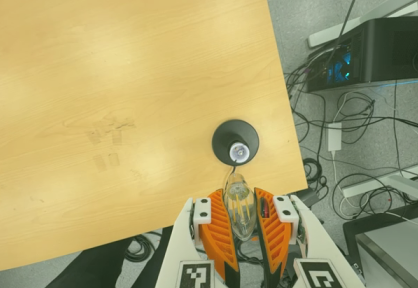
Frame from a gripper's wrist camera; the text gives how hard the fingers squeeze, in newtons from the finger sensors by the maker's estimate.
{"total": 19.3, "left": 23.9, "right": 14.8}